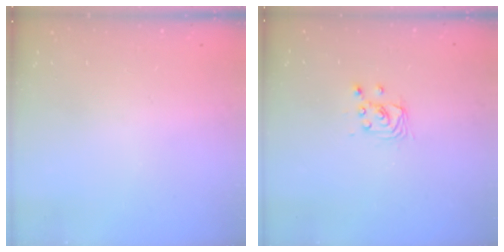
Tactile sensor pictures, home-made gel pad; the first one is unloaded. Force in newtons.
{"total": 2.8, "press": 2.8, "slide": 0.2}